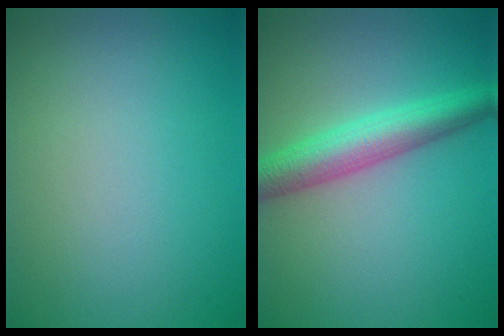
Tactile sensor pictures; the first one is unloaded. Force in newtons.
{"total": 4.8, "press": 4.8, "slide": 0.1}